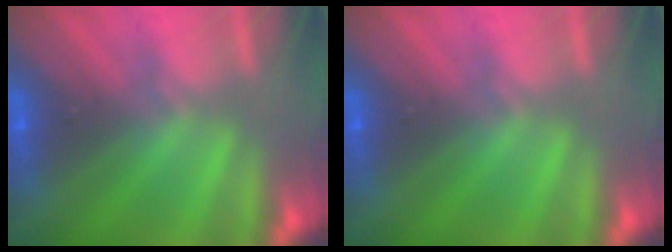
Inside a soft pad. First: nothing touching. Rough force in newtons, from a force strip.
{"total": 0.0}